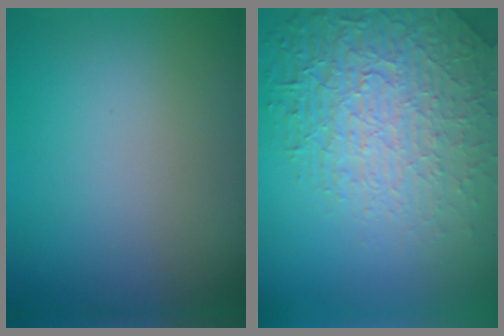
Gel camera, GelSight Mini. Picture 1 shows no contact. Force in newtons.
{"total": 6.8, "press": 5.5, "slide": 4.1}